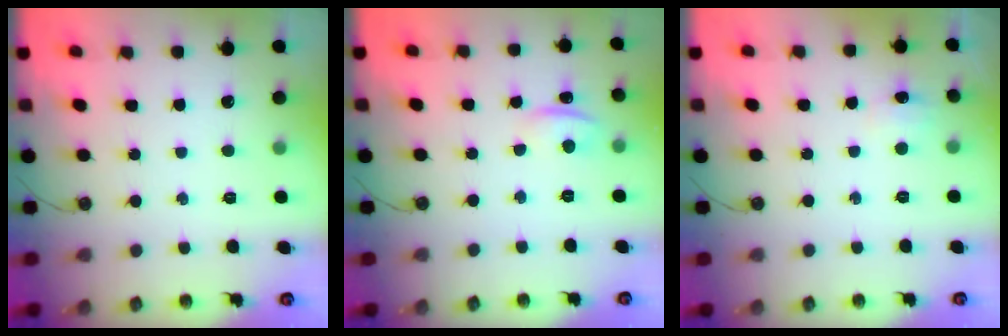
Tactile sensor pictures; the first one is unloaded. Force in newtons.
{"total": 1.6, "press": 1.2, "slide": 1.0}
{"total": 6.5, "press": 6.4, "slide": 0.9}